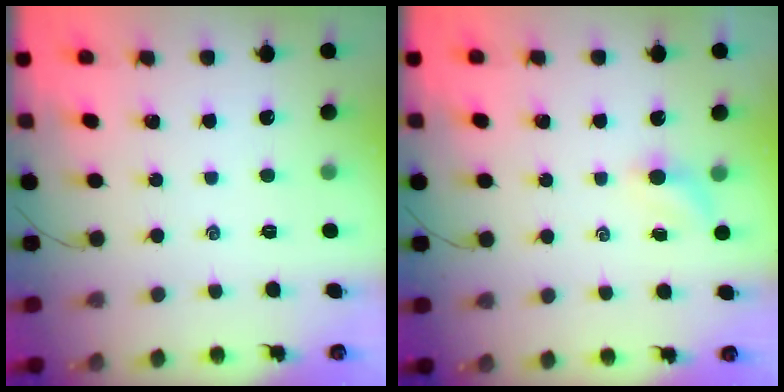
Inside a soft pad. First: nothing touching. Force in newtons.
{"total": 2.4, "press": 2.3, "slide": 0.7}